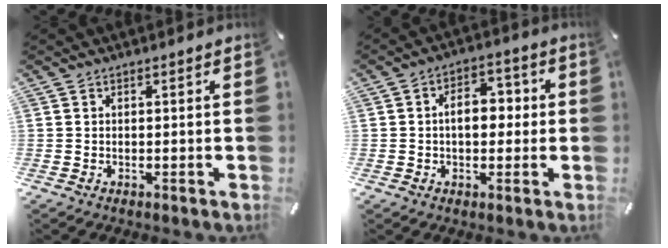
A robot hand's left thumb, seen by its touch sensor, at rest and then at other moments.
{"total": 7.6, "force": [-0.2, 5.0, 5.7], "torque": [-0.075, 0.004, -0.009]}